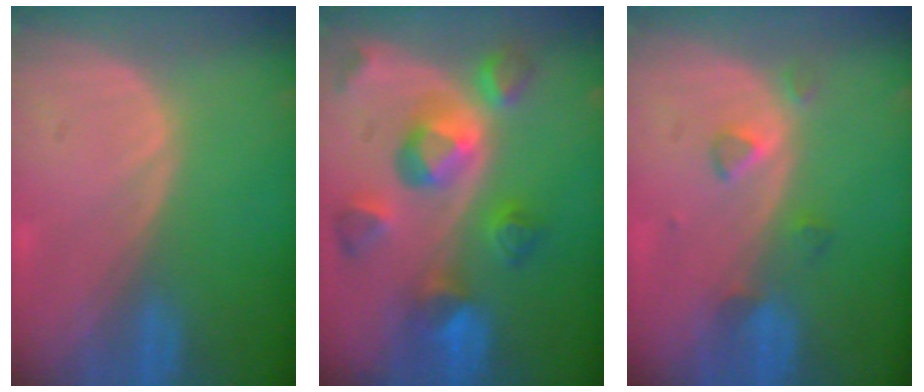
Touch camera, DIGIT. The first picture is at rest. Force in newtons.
{"total": 10.2, "press": 9.0, "slide": 4.8}
{"total": 3.0, "press": 2.8, "slide": 0.9}